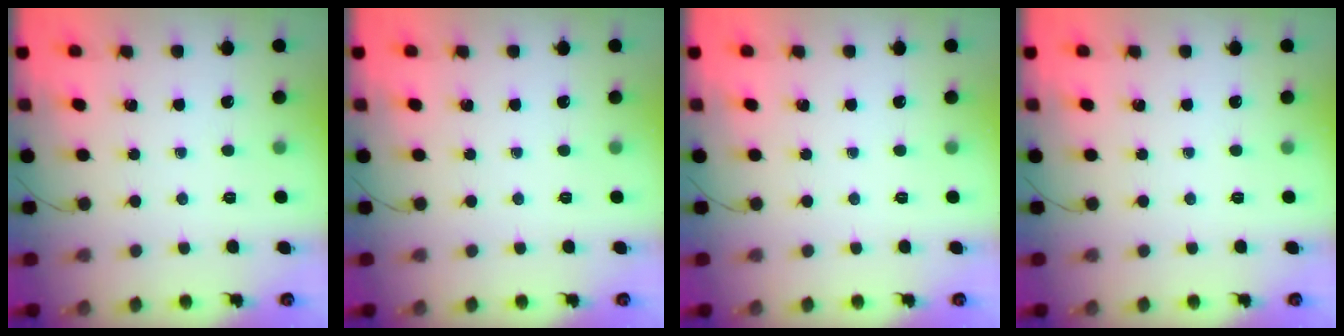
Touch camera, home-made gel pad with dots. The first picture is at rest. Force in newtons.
{"total": 0.0}
{"total": 0.0}
{"total": 0.0}